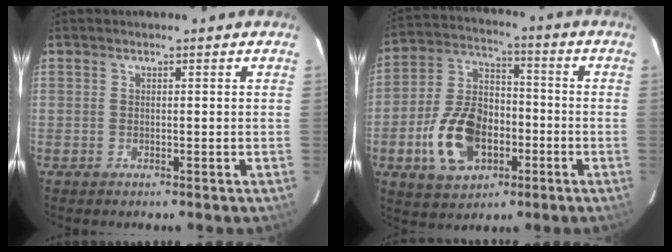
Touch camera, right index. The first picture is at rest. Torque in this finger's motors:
{"motor_torque": [1.21, -0.93, 0.60, 0.13]}